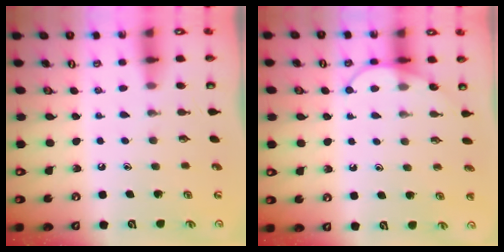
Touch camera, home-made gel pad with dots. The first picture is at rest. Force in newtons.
{"total": 8.5, "press": 8.4, "slide": 0.5}